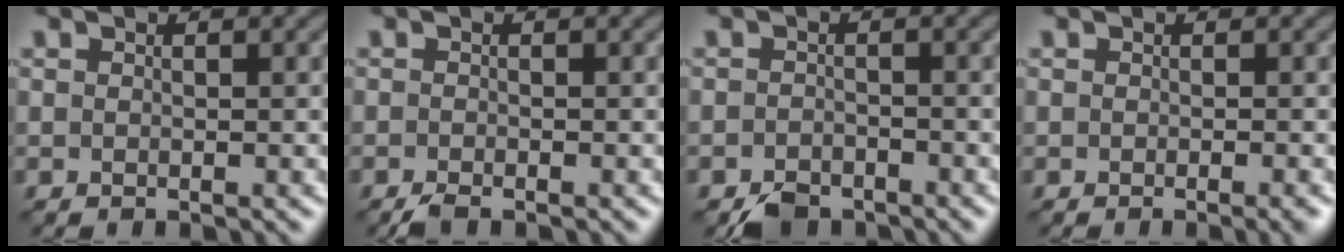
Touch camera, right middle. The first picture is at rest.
{"total": 1.1, "force": [-1.0, 0.1, 0.5], "torque": [-0.014, 0.000, -0.023]}
{"total": 2.6, "force": [-2.2, 1.2, 0.7], "torque": [-0.010, 0.000, -0.045]}
{"total": 1.2, "force": [-0.6, 0.1, 1.1], "torque": [-0.010, -0.003, -0.006]}